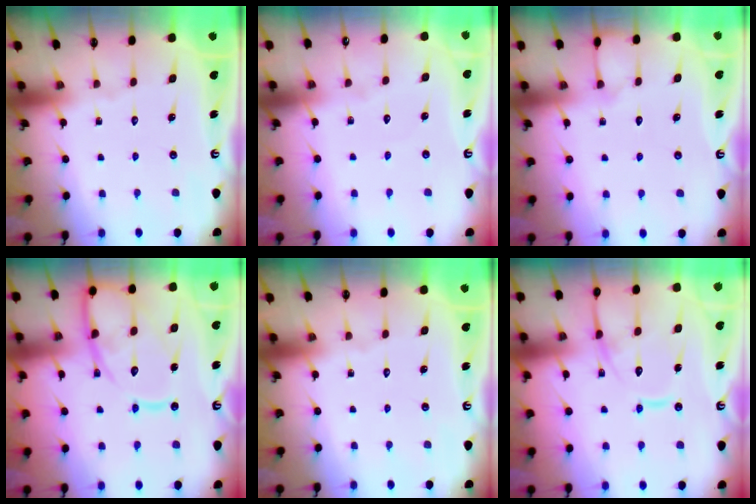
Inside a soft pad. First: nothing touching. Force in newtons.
{"total": 3.4, "press": 3.4, "slide": 0.3}
{"total": 4.7, "press": 4.7, "slide": 0.6}
{"total": 17.0, "press": 16.9, "slide": 1.7}
{"total": 0.0}
{"total": 15.5, "press": 15.4, "slide": 1.4}